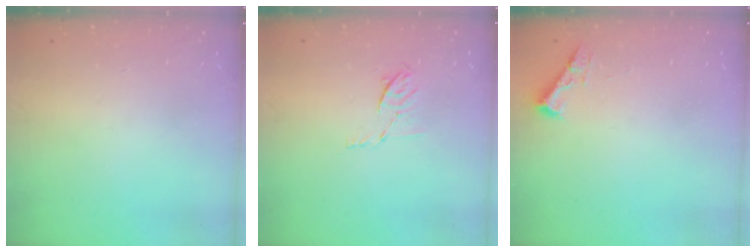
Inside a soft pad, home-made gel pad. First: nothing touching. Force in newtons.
{"total": 5.7, "press": 5.6, "slide": 1.2}
{"total": 2.5, "press": 2.5, "slide": 0.3}